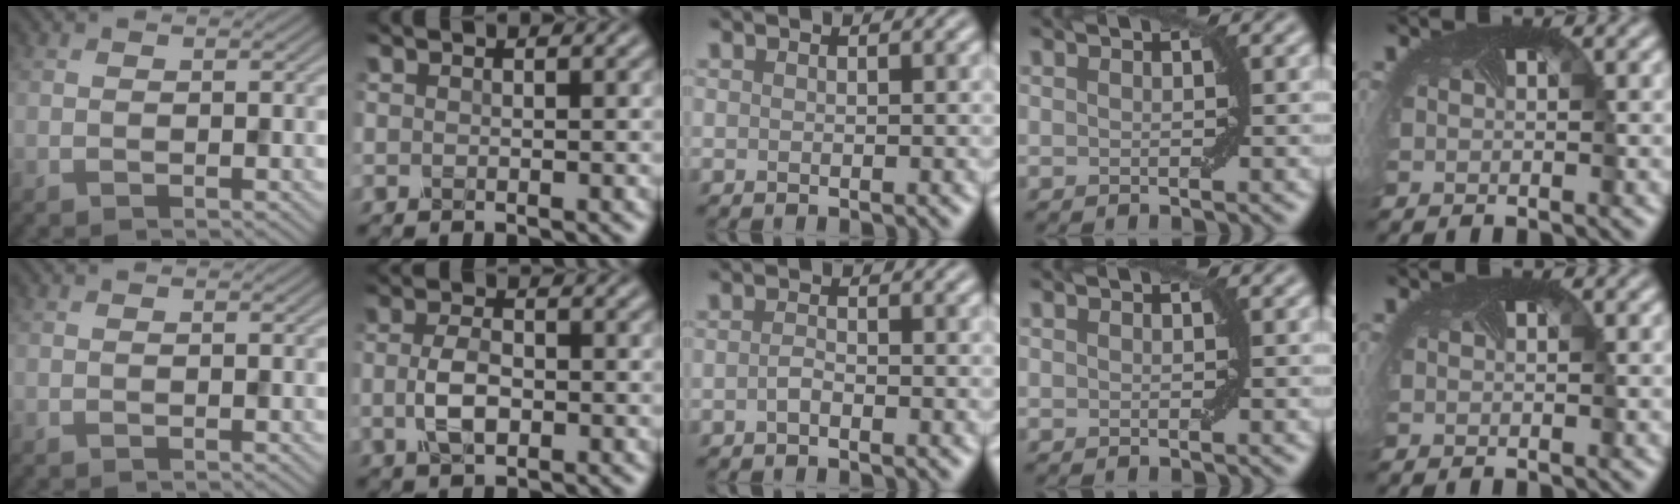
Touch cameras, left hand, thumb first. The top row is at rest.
{"index": {"total": 3.3, "force": [-0.4, 1.8, 2.7], "torque": [-0.057, -0.002, -0.009]}, "middle": {"total": 1.0, "force": [-0.5, 0.4, 0.7], "torque": [-0.017, 0.002, -0.013]}}